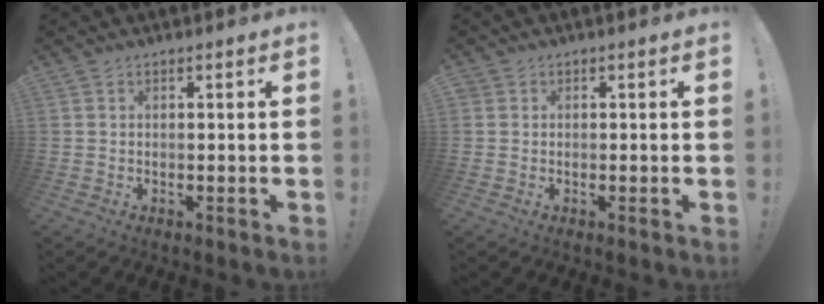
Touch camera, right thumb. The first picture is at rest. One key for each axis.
{"total": 1.2, "fx": 0.4, "fy": 1.1, "fz": 0.2, "tx": -0.002, "ty": 0.002, "tz": 0.007}